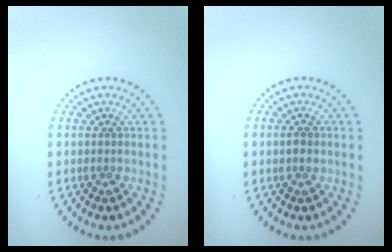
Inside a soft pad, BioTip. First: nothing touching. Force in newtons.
{"total": 1.1, "press": 1.1, "slide": 0.3}